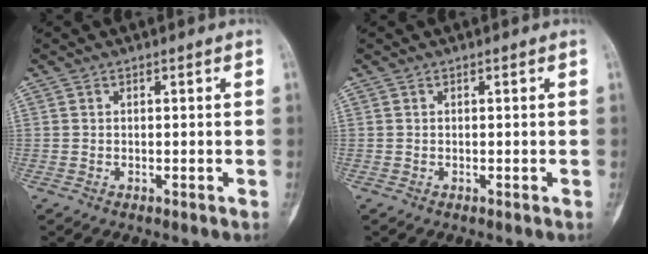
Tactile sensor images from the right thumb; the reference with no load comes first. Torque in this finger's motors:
{"motor_torque": [0.15, 0.17, 0.21, 0.00, 0.02]}